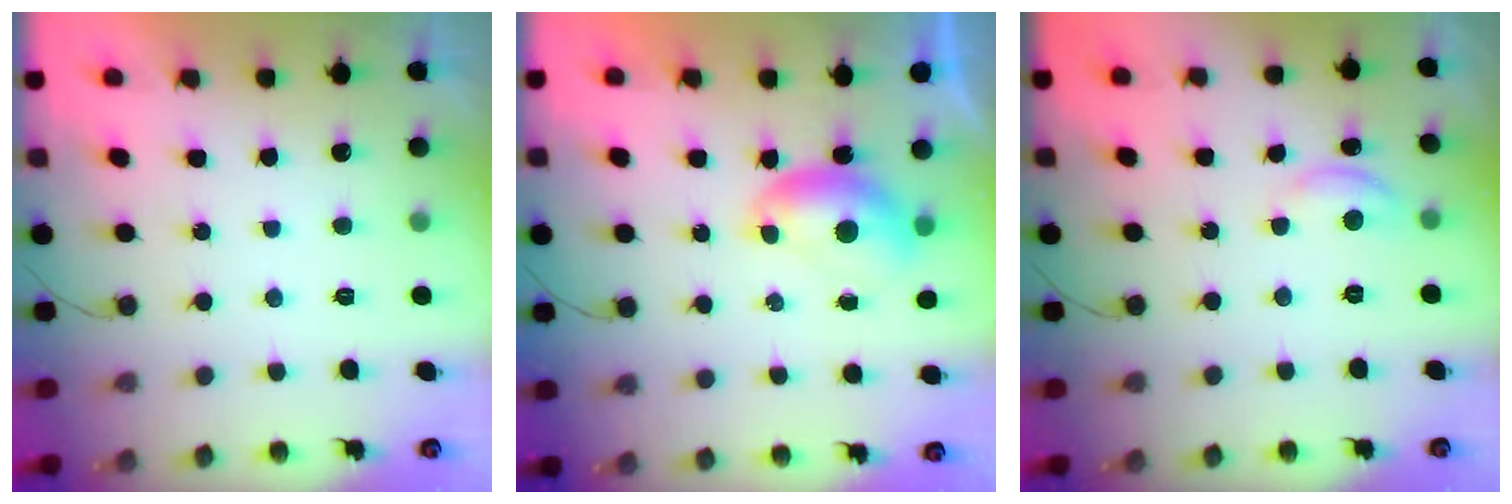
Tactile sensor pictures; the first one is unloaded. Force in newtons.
{"total": 7.2, "press": 7.1, "slide": 1.0}
{"total": 4.9, "press": 4.8, "slide": 0.4}